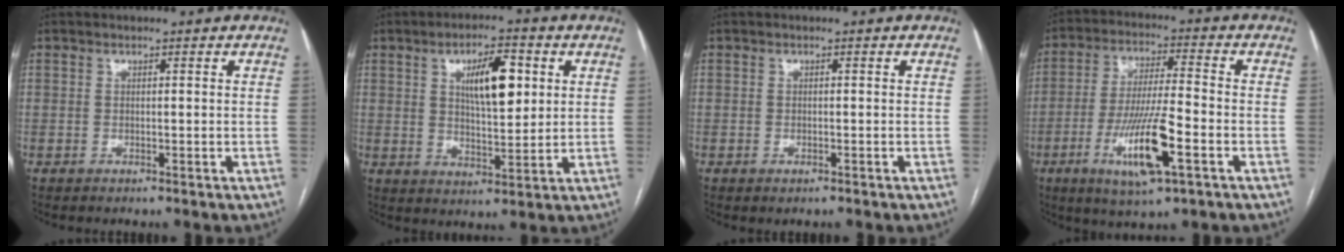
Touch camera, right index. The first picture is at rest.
{"total": 9.2, "force": [2.8, 2.9, 8.2], "torque": [-0.138, 0.009, 0.053]}
{"total": 0.9, "force": [-0.5, 0.4, 0.6], "torque": [-0.011, 0.000, -0.001]}
{"total": 12.8, "force": [-4.9, 1.4, 11.8], "torque": [-0.228, -0.018, -0.084]}